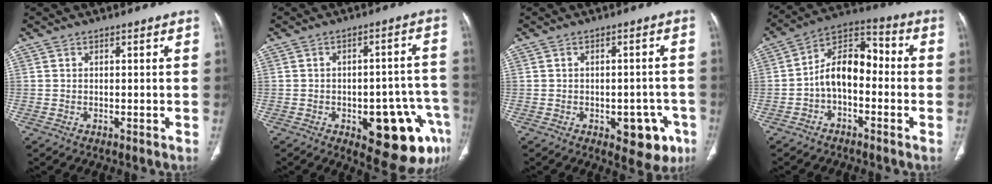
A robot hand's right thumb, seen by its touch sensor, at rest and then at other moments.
{"total": 16.3, "force": [-6.5, 7.0, 13.2], "torque": [-0.115, 0.042, -0.065]}
{"total": 8.9, "force": [-3.8, 4.9, 6.4], "torque": [-0.043, 0.018, -0.039]}
{"total": 10.9, "force": [-1.9, 6.7, 8.4], "torque": [-0.121, 0.047, -0.047]}